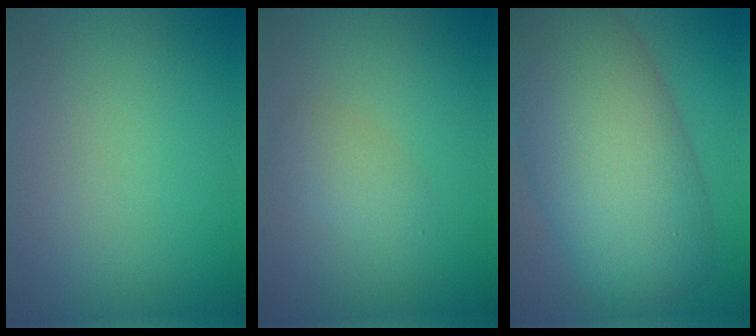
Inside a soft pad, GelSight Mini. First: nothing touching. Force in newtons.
{"total": 2.0, "press": 2.0, "slide": 0.0}
{"total": 13.2, "press": 13.2, "slide": 0.8}